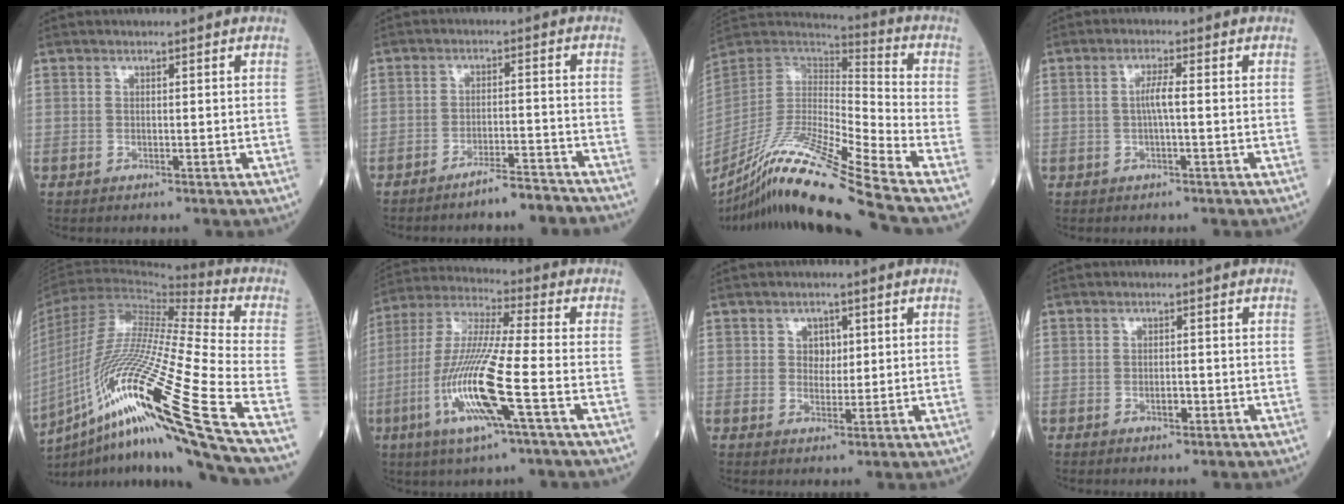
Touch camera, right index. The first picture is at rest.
{"total": 5.6, "force": [-5.1, 0.3, 2.3], "torque": [-0.025, -0.001, -0.080]}
{"total": 22.0, "force": [-16.9, -1.9, 13.9], "torque": [-0.280, -0.036, -0.316]}
{"total": 2.6, "force": [-0.1, 0.0, 2.6], "torque": [-0.048, 0.002, -0.004]}
{"total": 29.7, "force": [-13.5, -0.2, 26.5], "torque": [-0.494, -0.056, -0.248]}
{"total": 15.4, "force": [-5.0, 0.1, 14.5], "torque": [-0.307, -0.014, -0.100]}
{"total": 2.6, "force": [0.9, 1.9, 1.5], "torque": [-0.017, 0.001, 0.014]}
{"total": 1.4, "force": [-0.6, 0.5, 1.2], "torque": [-0.021, 0.000, -0.009]}